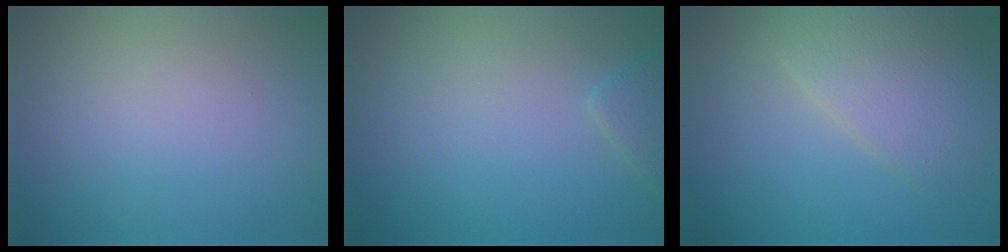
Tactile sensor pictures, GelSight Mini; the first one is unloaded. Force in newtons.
{"total": 1.6, "press": 1.6, "slide": 0.1}
{"total": 4.4, "press": 4.4, "slide": 0.4}